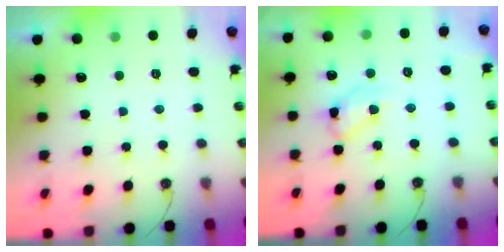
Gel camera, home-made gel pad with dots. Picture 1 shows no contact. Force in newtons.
{"total": 11.6, "press": 11.5, "slide": 1.0}